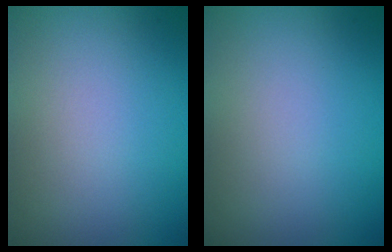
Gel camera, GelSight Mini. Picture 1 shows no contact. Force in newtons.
{"total": 0.0}